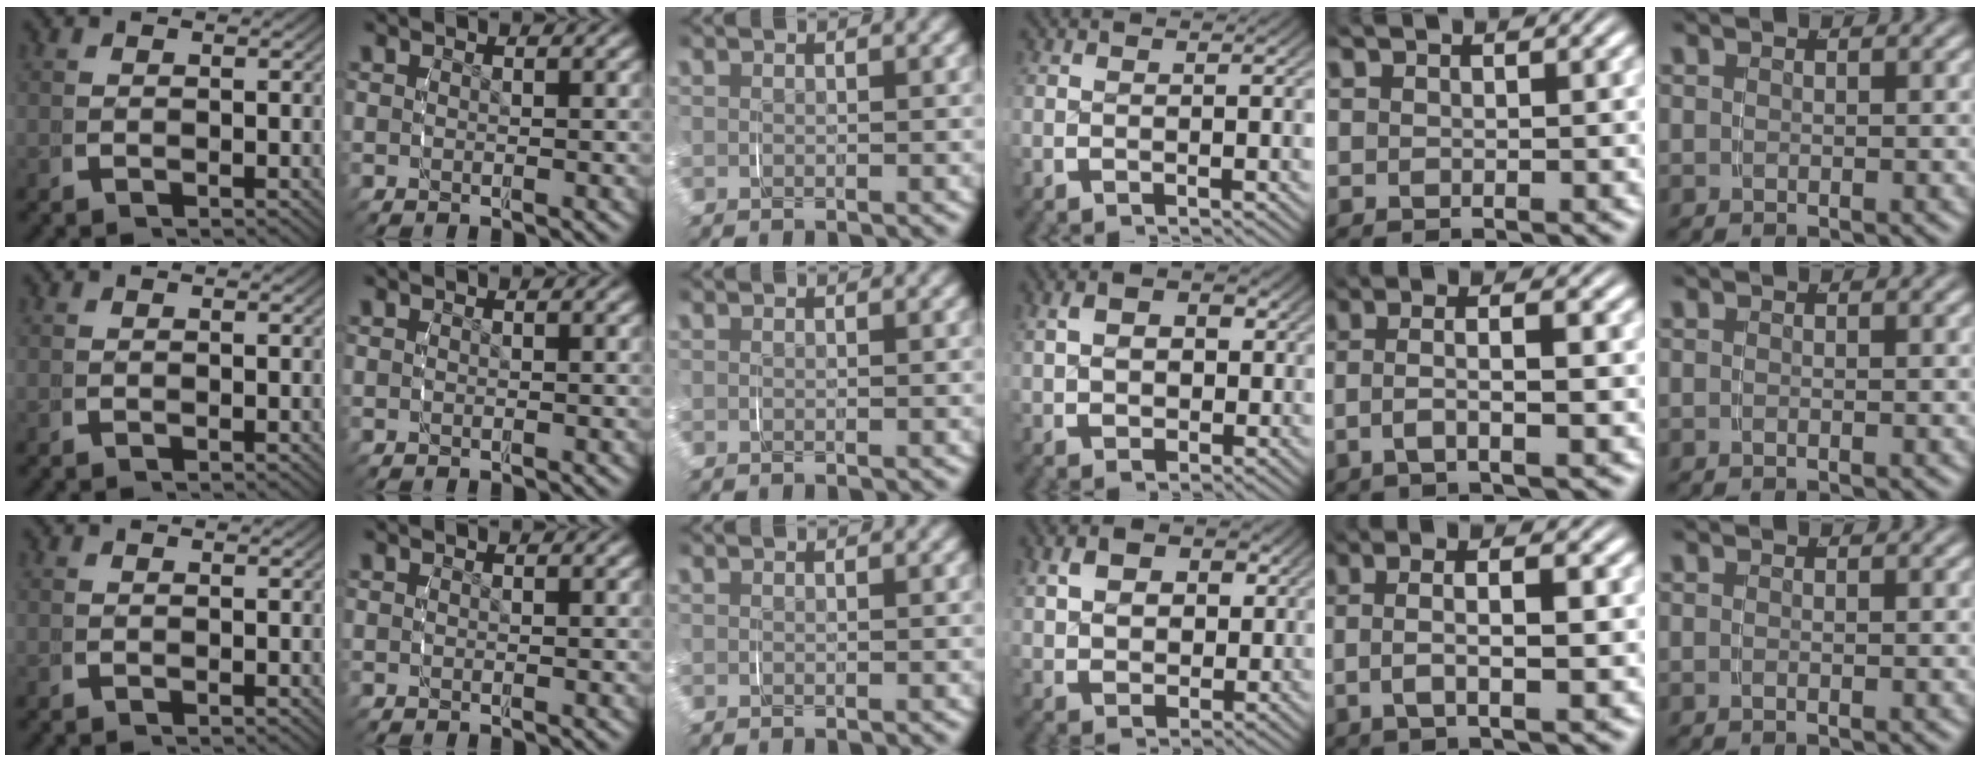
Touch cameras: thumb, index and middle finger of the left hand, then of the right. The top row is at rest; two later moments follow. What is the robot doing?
{"motion": "grasp_and_lifting", "object": "scarf"}